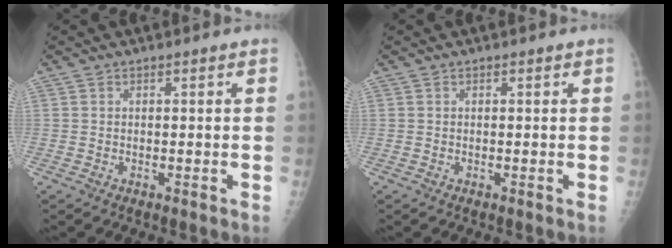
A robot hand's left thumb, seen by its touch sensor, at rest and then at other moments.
{"total": 0.0}